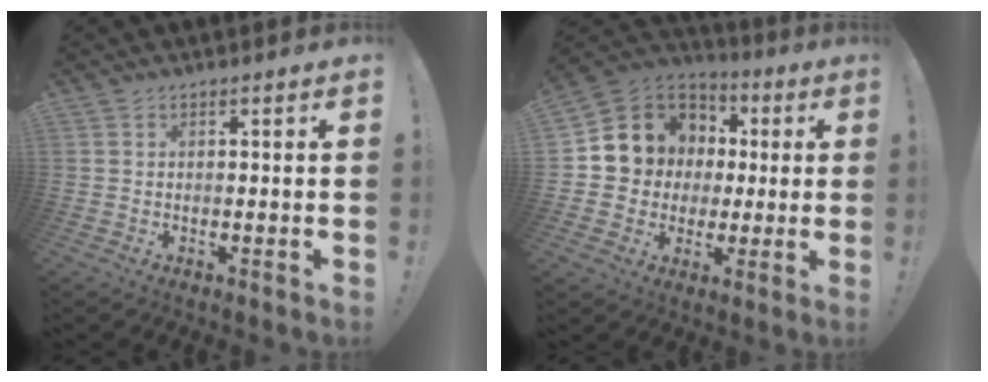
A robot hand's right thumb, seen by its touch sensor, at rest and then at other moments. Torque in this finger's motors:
{"motor_torque": [0.34, 0.00, -0.04, 0.19, 0.24]}